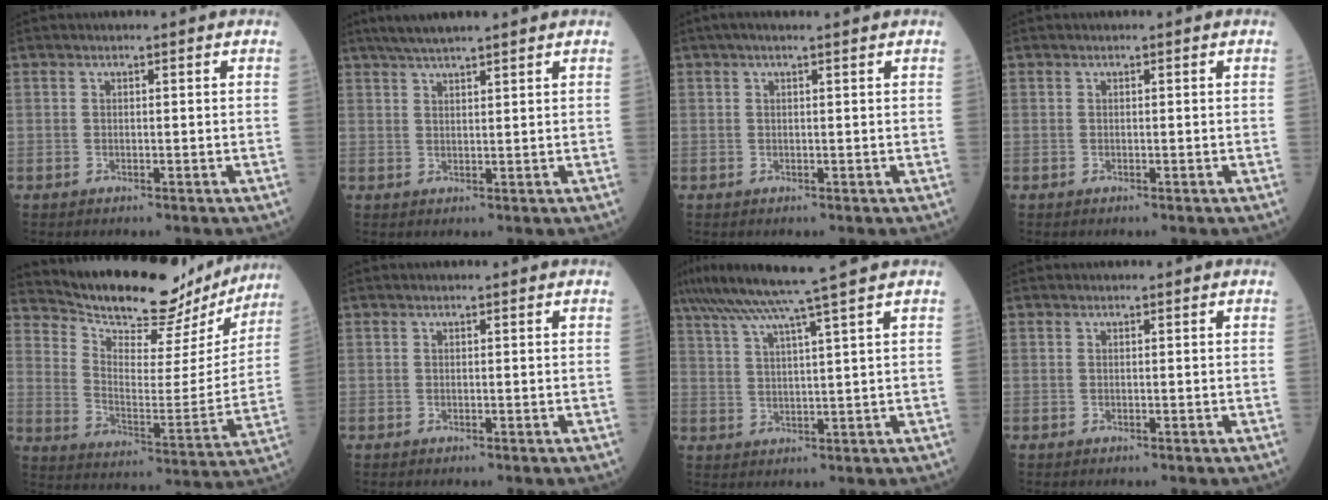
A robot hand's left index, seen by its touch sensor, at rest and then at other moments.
{"total": 7.0, "force": [5.7, 0.3, 4.0], "torque": [-0.063, 0.034, 0.094]}
{"total": 3.5, "force": [2.6, -0.1, 2.3], "torque": [-0.037, 0.028, 0.039]}
{"total": 0.0}
{"total": 20.8, "force": [19.1, 5.5, 6.0], "torque": [-0.096, -0.028, 0.267]}
{"total": 0.0}
{"total": 12.0, "force": [9.4, -2.3, 7.2], "torque": [-0.121, 0.010, 0.147]}
{"total": 0.0}